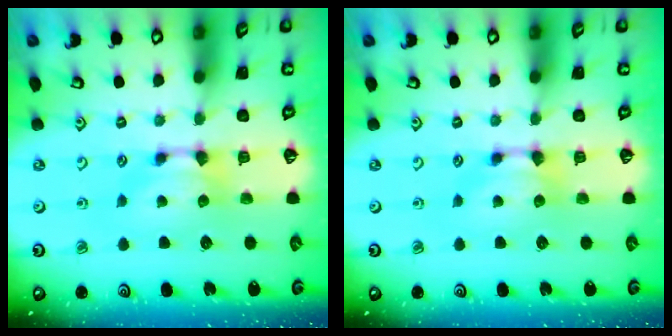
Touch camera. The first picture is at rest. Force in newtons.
{"total": 0.0}